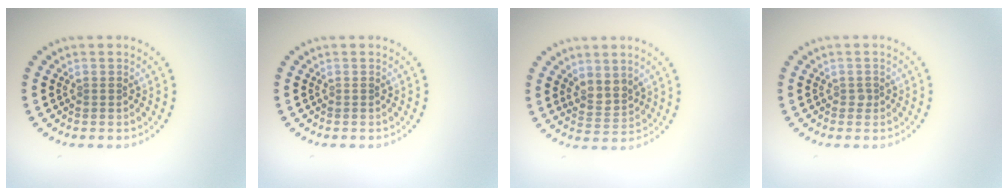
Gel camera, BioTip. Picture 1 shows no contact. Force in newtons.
{"total": 0.0}
{"total": 2.2, "press": 1.8, "slide": 1.4}
{"total": 0.6, "press": 0.5, "slide": 0.4}